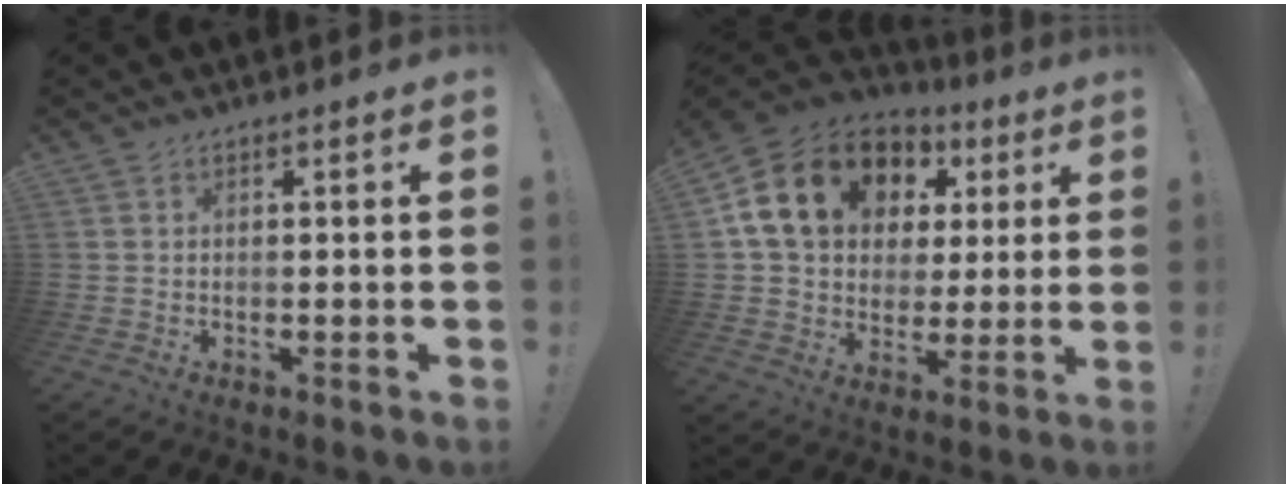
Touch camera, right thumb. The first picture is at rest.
{"total": 20.3, "force": [7.8, 14.7, 11.6], "torque": [-0.196, -0.019, 0.161]}